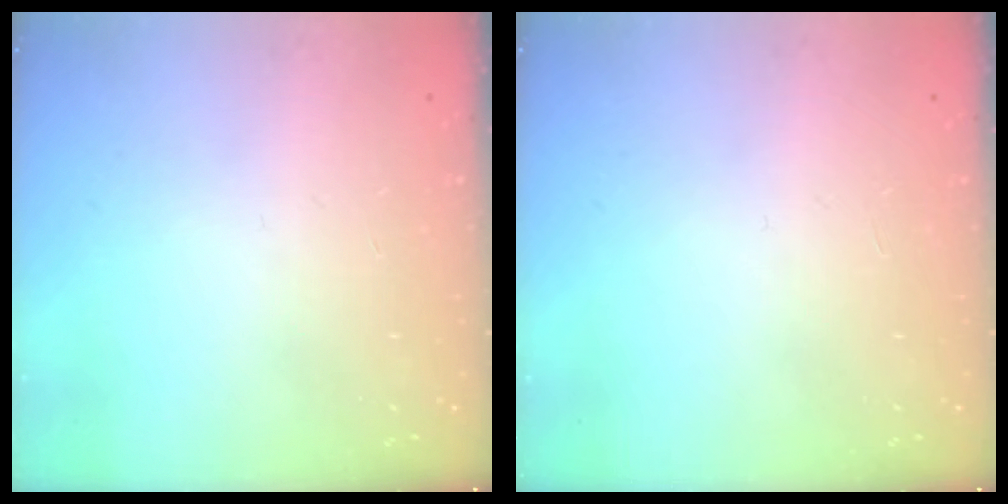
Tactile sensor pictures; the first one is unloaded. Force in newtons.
{"total": 0.0}